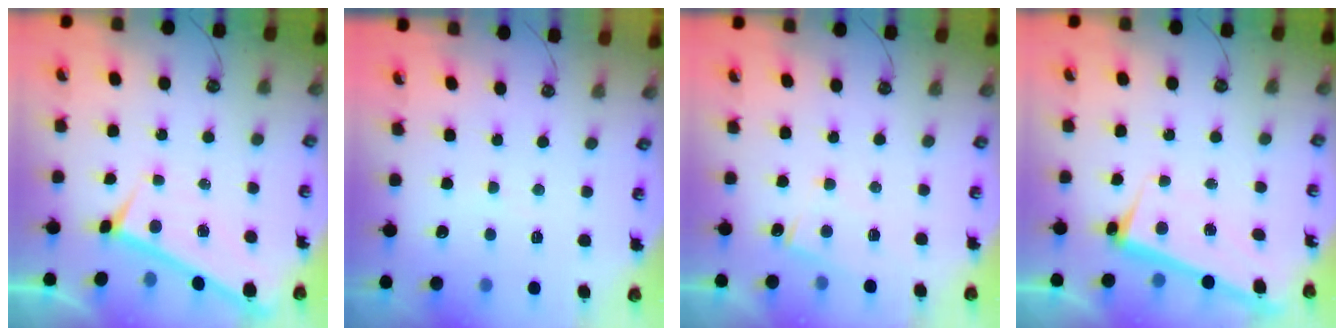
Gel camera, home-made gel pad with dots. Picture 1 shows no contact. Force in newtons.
{"total": 6.0, "press": 6.0, "slide": 0.3}
{"total": 2.6, "press": 2.5, "slide": 0.5}
{"total": 2.6, "press": 2.4, "slide": 0.9}